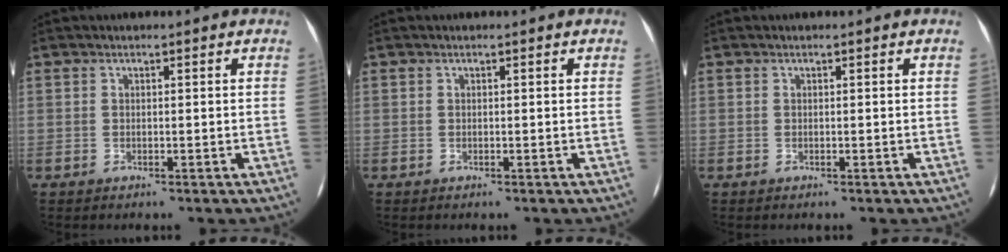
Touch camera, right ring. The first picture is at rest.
{"total": 0.0}
{"total": 0.0}